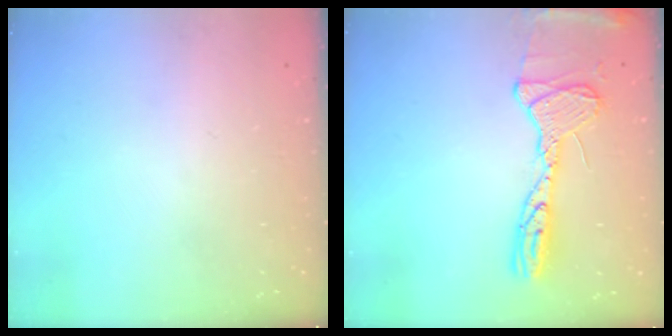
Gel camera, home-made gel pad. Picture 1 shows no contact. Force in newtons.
{"total": 14.3, "press": 14.3, "slide": 0.8}